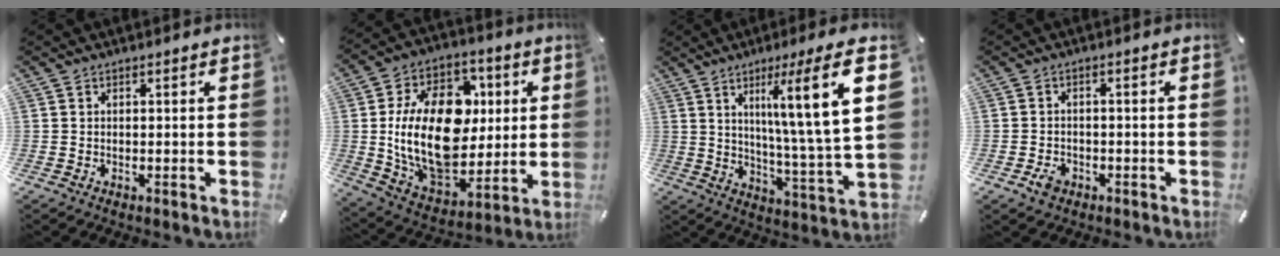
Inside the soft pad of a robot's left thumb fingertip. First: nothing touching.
{"total": 25.9, "force": [2.1, 17.8, 18.7], "torque": [-0.355, -0.011, 0.047]}
{"total": 18.4, "force": [7.5, 1.0, 16.7], "torque": [-0.267, -0.040, 0.093]}
{"total": 3.2, "force": [-1.7, 2.4, 1.5], "torque": [-0.024, 0.009, -0.030]}